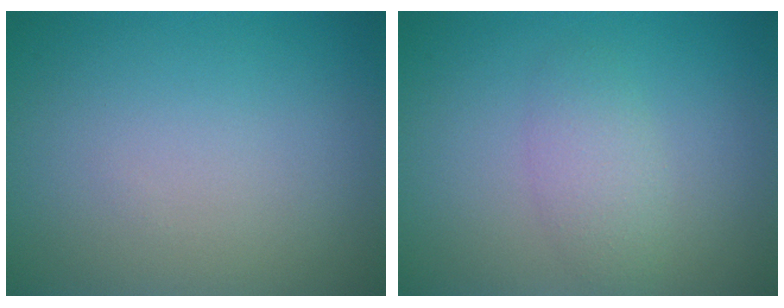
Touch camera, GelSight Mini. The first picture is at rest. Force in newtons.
{"total": 2.2, "press": 2.2, "slide": 0.1}